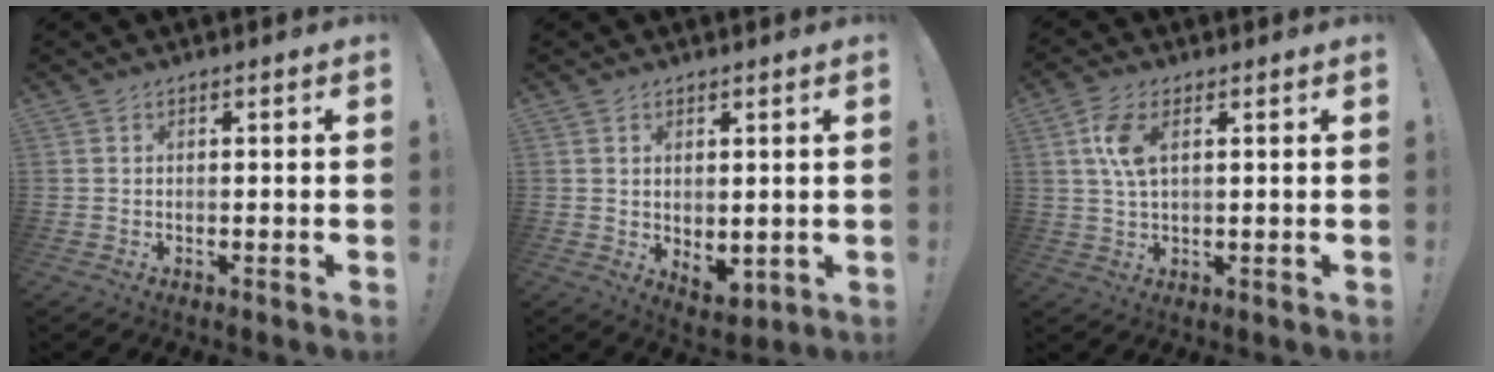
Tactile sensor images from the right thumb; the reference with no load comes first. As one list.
[{"total": 3.8, "force": [0.9, 2.3, 2.9], "torque": [-0.026, -0.012, 0.022]}, {"total": 7.5, "force": [2.3, 3.6, 6.1], "torque": [-0.126, -0.002, 0.040]}]